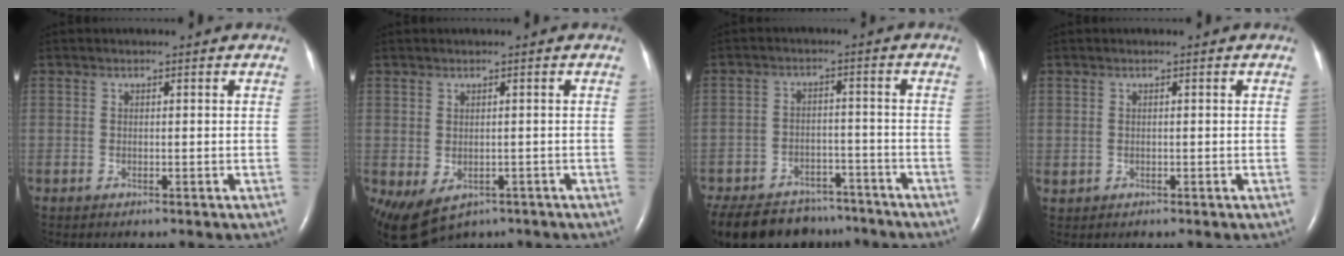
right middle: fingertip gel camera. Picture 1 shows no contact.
{"total": 7.5, "force": [-3.9, 4.8, 4.2], "torque": [-0.068, -0.002, -0.050]}
{"total": 18.1, "force": [-14.8, 8.3, 6.1], "torque": [-0.164, -0.013, -0.208]}
{"total": 0.6, "force": [0.1, 0.6, 0.2], "torque": [-0.001, 0.002, 0.006]}